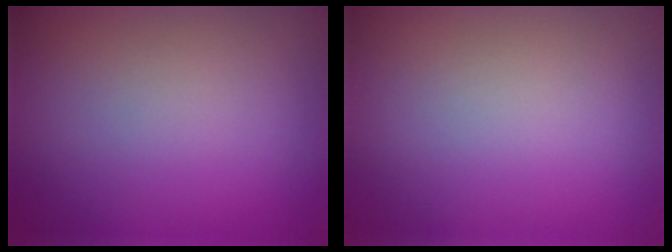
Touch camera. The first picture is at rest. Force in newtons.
{"total": 0.0}